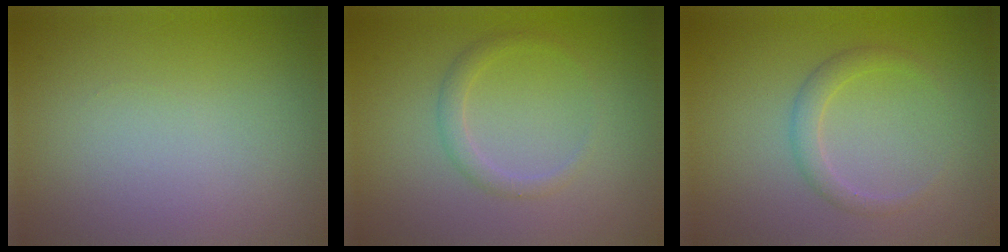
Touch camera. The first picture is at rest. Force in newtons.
{"total": 1.5, "press": 1.5, "slide": 0.0}
{"total": 1.7, "press": 1.7, "slide": 0.1}